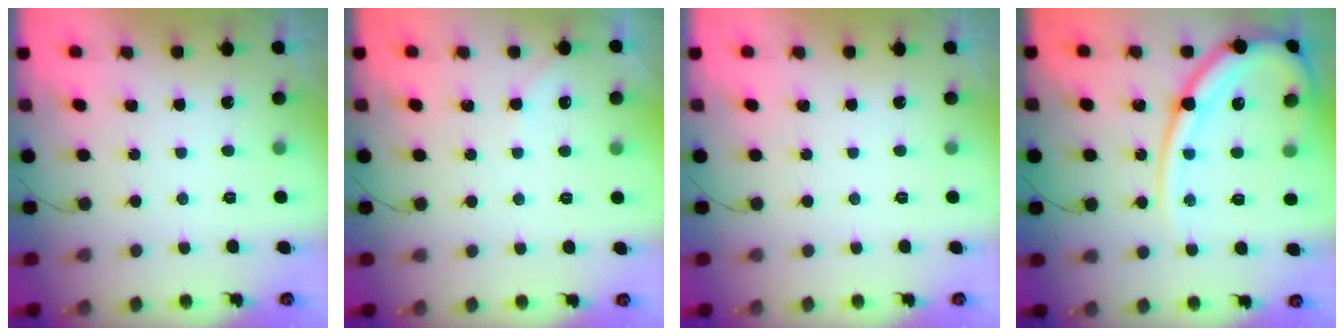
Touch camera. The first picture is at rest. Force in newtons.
{"total": 1.7, "press": 1.6, "slide": 0.3}
{"total": 0.0}
{"total": 17.3, "press": 17.2, "slide": 1.9}